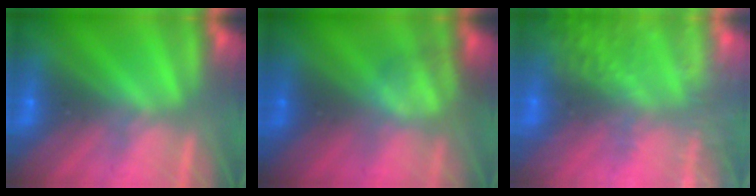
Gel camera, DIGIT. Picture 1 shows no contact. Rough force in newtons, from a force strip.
{"total": 2.3}
{"total": 8.0}